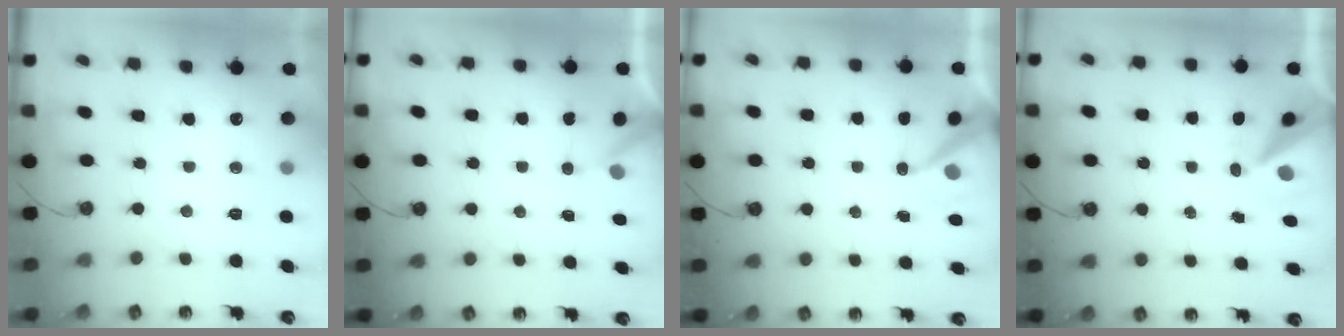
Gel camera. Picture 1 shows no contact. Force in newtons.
{"total": 3.2, "press": 3.2, "slide": 0.2}
{"total": 6.1, "press": 6.1, "slide": 0.6}
{"total": 9.7, "press": 9.6, "slide": 1.2}